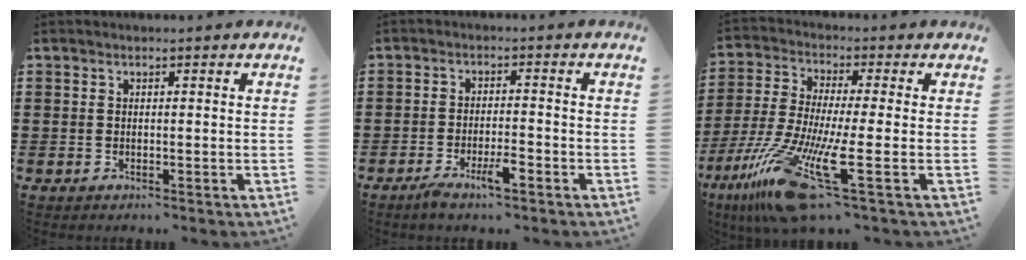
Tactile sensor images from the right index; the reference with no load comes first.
{"total": 4.2, "force": [-2.6, 0.9, 3.2], "torque": [-0.064, -0.002, -0.048]}
{"total": 16.5, "force": [-8.0, 2.1, 14.2], "torque": [-0.304, -0.008, -0.140]}